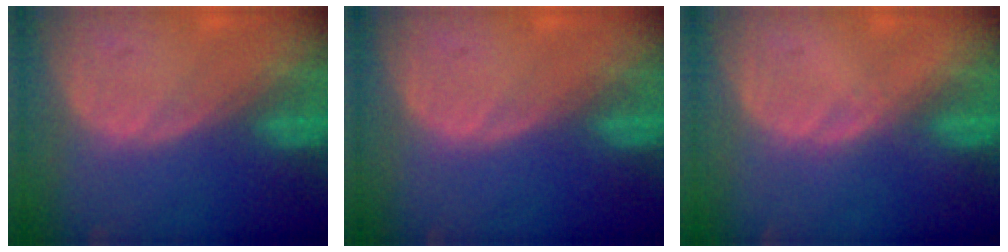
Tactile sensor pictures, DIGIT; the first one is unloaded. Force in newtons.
{"total": 0.0}
{"total": 0.8, "press": 0.6, "slide": 0.5}